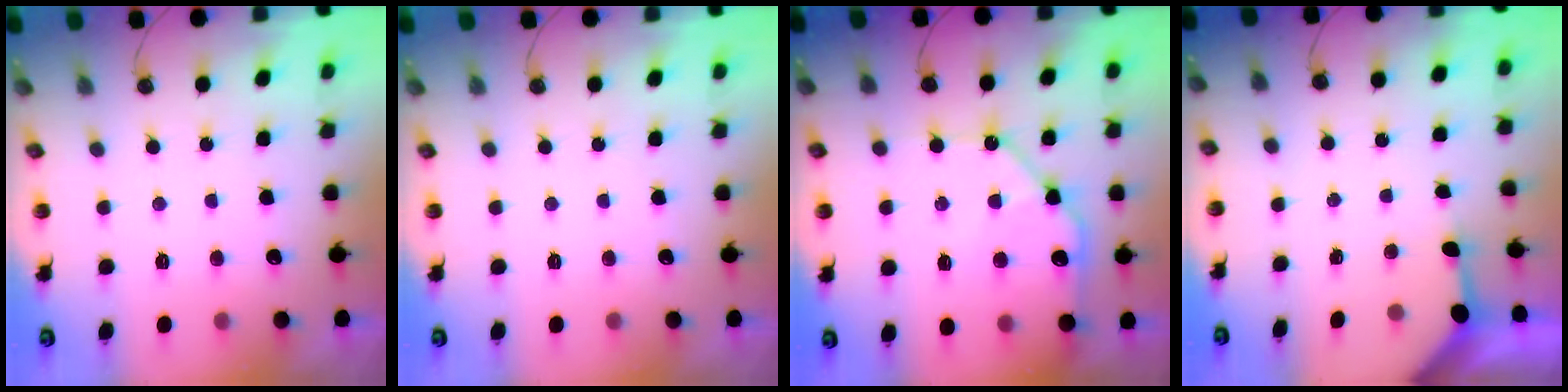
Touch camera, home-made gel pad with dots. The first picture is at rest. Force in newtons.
{"total": 0.0}
{"total": 12.9, "press": 12.8, "slide": 1.5}
{"total": 3.4, "press": 3.4, "slide": 0.3}